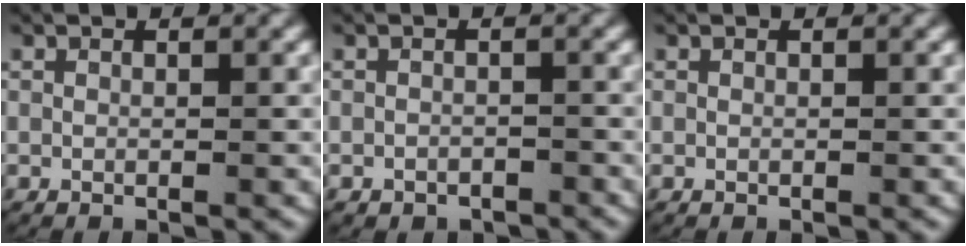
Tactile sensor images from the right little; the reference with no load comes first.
{"total": 1.4, "force": [-1.1, 0.9, 0.2], "torque": [0.000, -0.004, -0.017]}
{"total": 0.0}